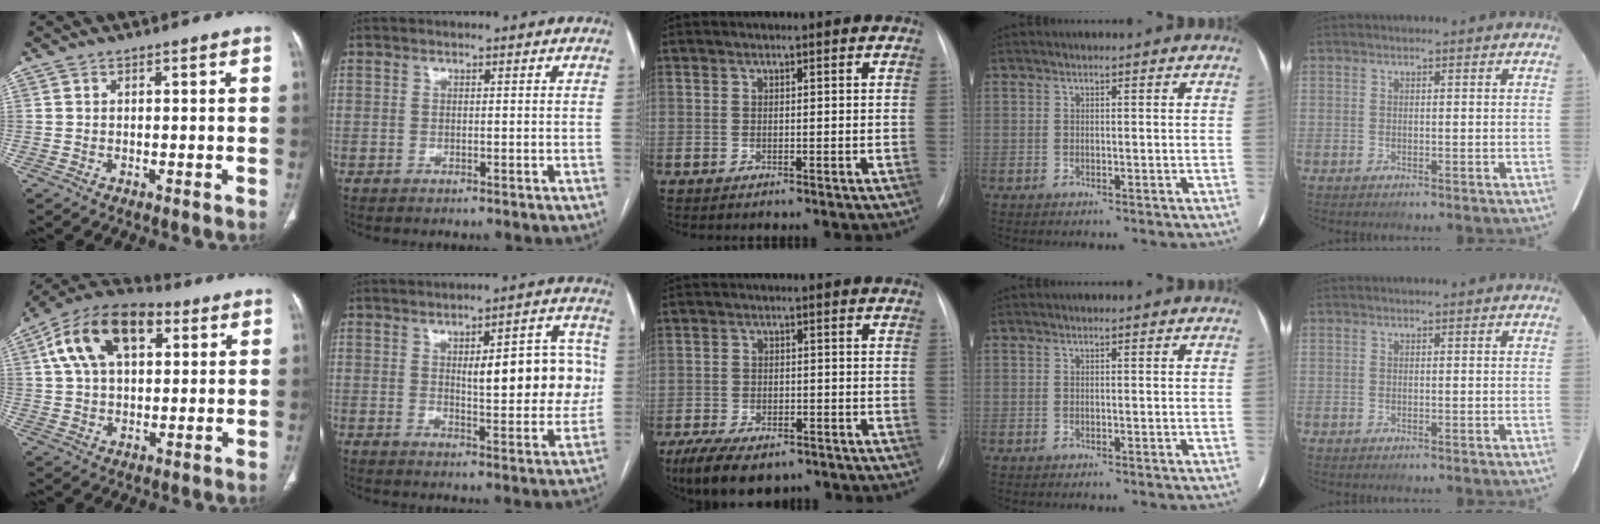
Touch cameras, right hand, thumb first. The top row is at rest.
{"thumb": {"total": 17.0, "force": [6.0, 9.8, 12.5], "torque": [-0.204, 0.016, 0.098]}, "index": {"total": 13.0, "force": [1.7, 4.0, 12.2], "torque": [-0.149, 0.019, 0.028]}, "middle": {"total": 10.7, "force": [-7.7, 5.0, 5.7], "torque": [-0.099, -0.006, -0.113]}}